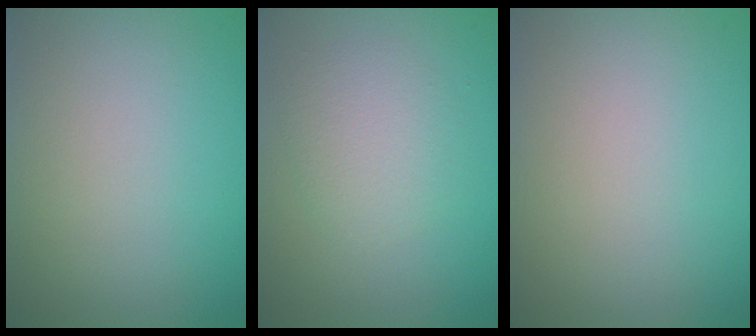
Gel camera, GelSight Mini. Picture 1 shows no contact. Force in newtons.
{"total": 2.4, "press": 2.4, "slide": 0.0}
{"total": 0.0}